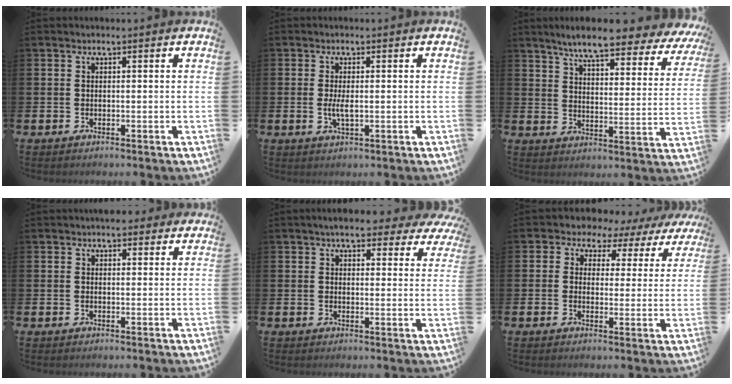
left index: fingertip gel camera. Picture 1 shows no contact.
{"total": 2.3, "force": [0.0, 0.8, 2.1], "torque": [-0.039, 0.000, -0.002]}
{"total": 8.4, "force": [7.5, 0.8, 3.8], "torque": [-0.088, -0.051, 0.124]}
{"total": 2.7, "force": [2.5, 0.9, 0.2], "torque": [0.003, -0.007, 0.045]}
{"total": 5.5, "force": [4.7, 1.8, 2.2], "torque": [-0.037, -0.021, 0.079]}
{"total": 4.0, "force": [2.8, 2.8, 0.0], "torque": [-0.029, -0.023, 0.044]}